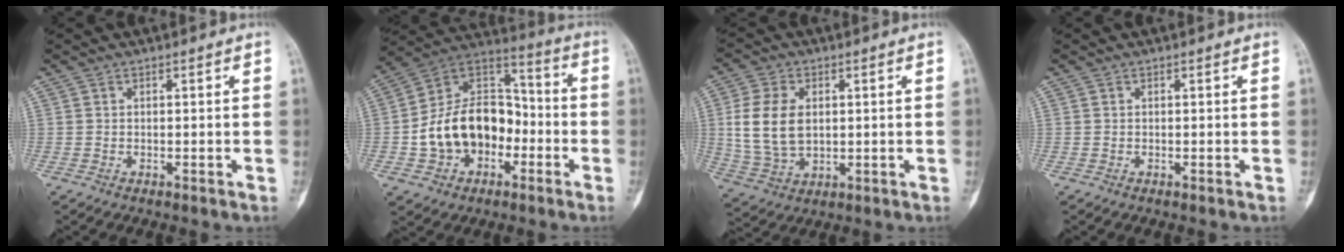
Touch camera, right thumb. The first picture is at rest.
{"total": 18.3, "force": [-4.1, 13.3, 11.8], "torque": [-0.165, 0.056, -0.074]}
{"total": 11.4, "force": [1.5, 7.5, 8.5], "torque": [-0.164, -0.004, 0.037]}
{"total": 0.0}